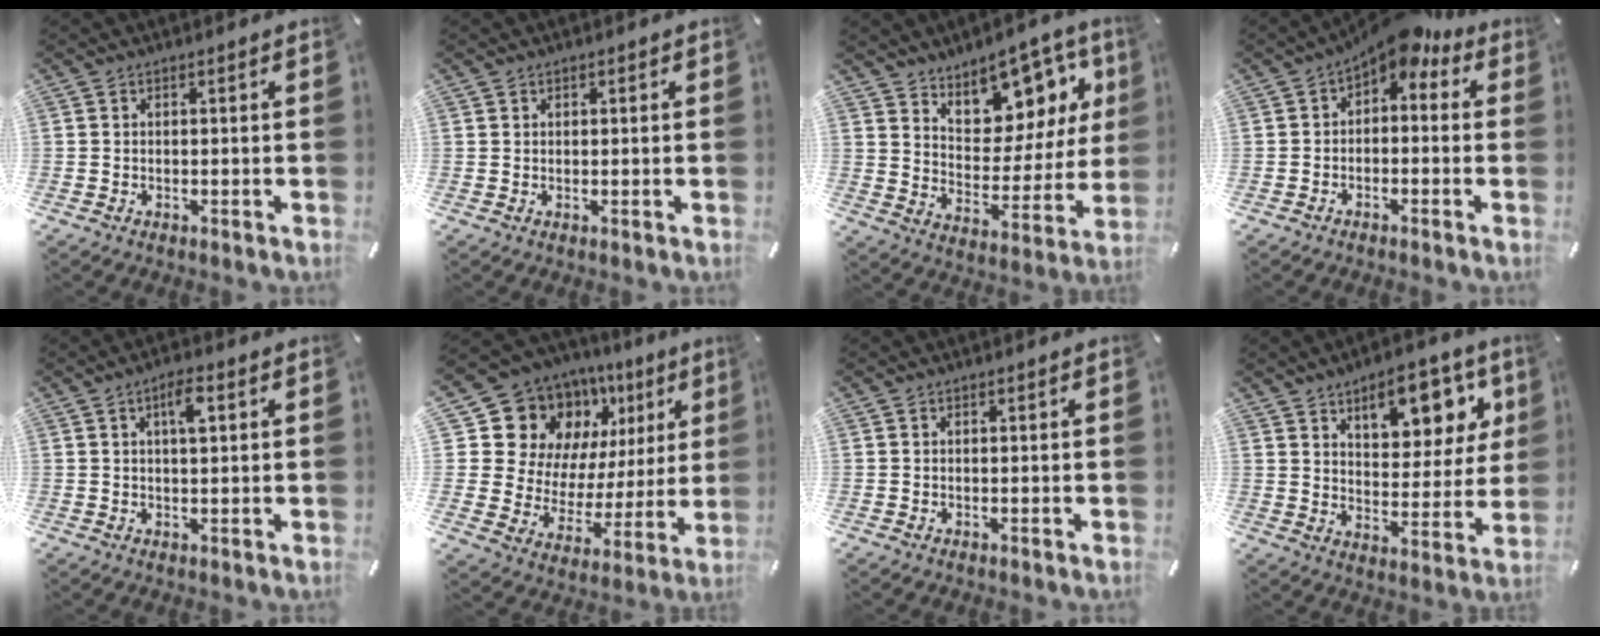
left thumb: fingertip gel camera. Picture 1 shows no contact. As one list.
[{"total": 0.7, "force": [0.4, 0.7, 0.0], "torque": [0.002, 0.003, 0.007]}, {"total": 12.2, "force": [9.2, 7.3, 3.3], "torque": [-0.037, -0.096, 0.166]}, {"total": 5.0, "force": [2.8, 2.8, 3.0], "torque": [-0.056, -0.017, 0.044]}, {"total": 4.3, "force": [1.4, 1.3, 3.8], "torque": [-0.065, 0.002, 0.018]}, {"total": 17.2, "force": [10.0, 12.6, 6.2], "torque": [-0.099, -0.089, 0.194]}, {"total": 0.0}, {"total": 13.5, "force": [7.9, 7.3, 8.1], "torque": [-0.095, -0.045, 0.133]}]